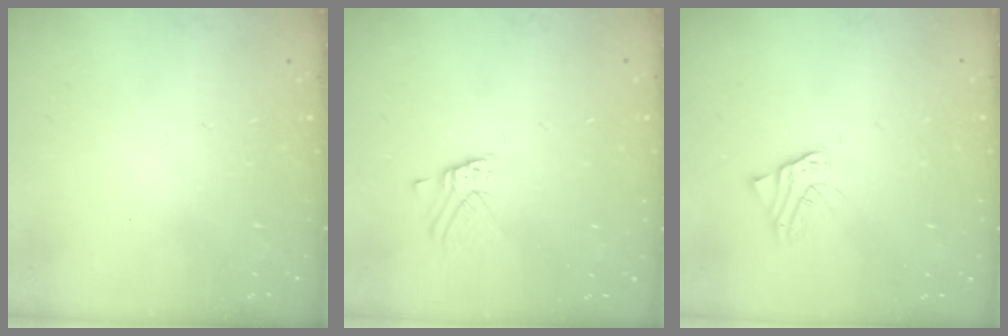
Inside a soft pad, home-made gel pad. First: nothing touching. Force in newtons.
{"total": 4.2, "press": 4.2, "slide": 0.2}
{"total": 2.7, "press": 2.6, "slide": 0.3}